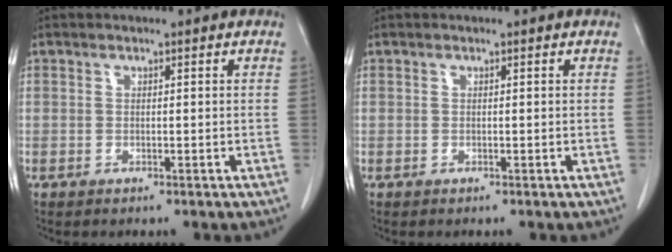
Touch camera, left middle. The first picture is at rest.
{"total": 0.0}